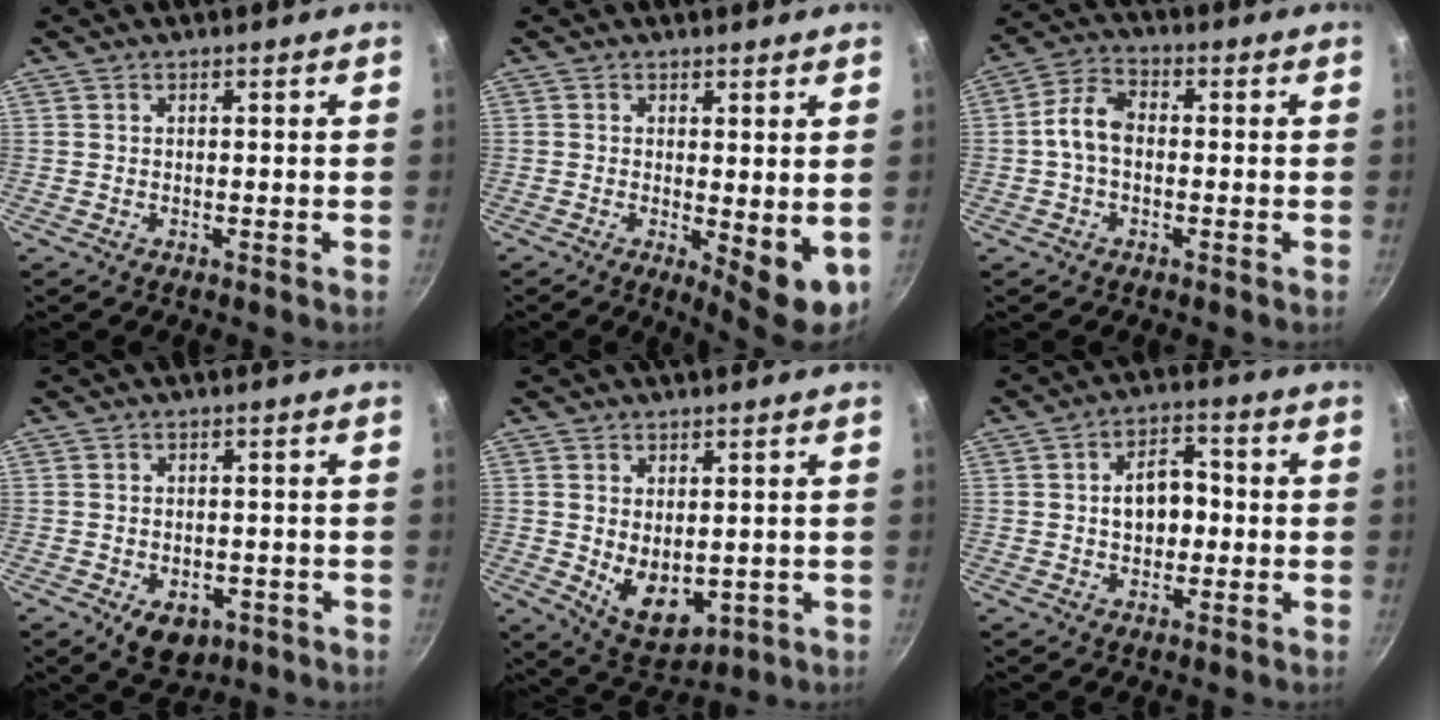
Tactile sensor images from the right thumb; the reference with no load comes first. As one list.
[{"total": 7.1, "force": [-0.3, 2.7, 6.6], "torque": [-0.085, -0.016, 0.001]}, {"total": 6.8, "force": [-0.4, 4.6, 5.1], "torque": [-0.091, 0.027, -0.020]}, {"total": 6.8, "force": [-2.7, 4.5, 4.3], "torque": [-0.040, 0.008, -0.024]}, {"total": 9.0, "force": [-0.3, 5.9, 6.8], "torque": [-0.092, -0.020, 0.018]}, {"total": 7.9, "force": [-0.2, 5.5, 5.8], "torque": [-0.058, 0.017, -0.007]}]